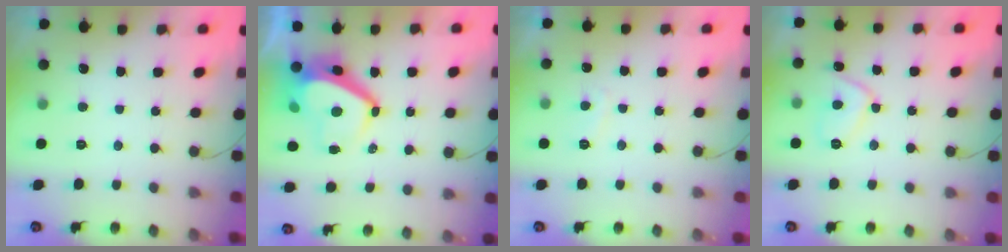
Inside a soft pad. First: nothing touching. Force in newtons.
{"total": 7.2, "press": 7.2, "slide": 1.1}
{"total": 2.4, "press": 2.3, "slide": 0.7}
{"total": 8.3, "press": 8.2, "slide": 1.1}